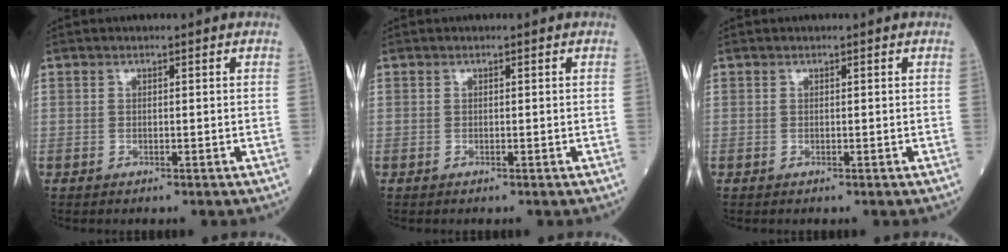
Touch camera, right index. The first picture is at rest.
{"total": 0.0}
{"total": 0.0}